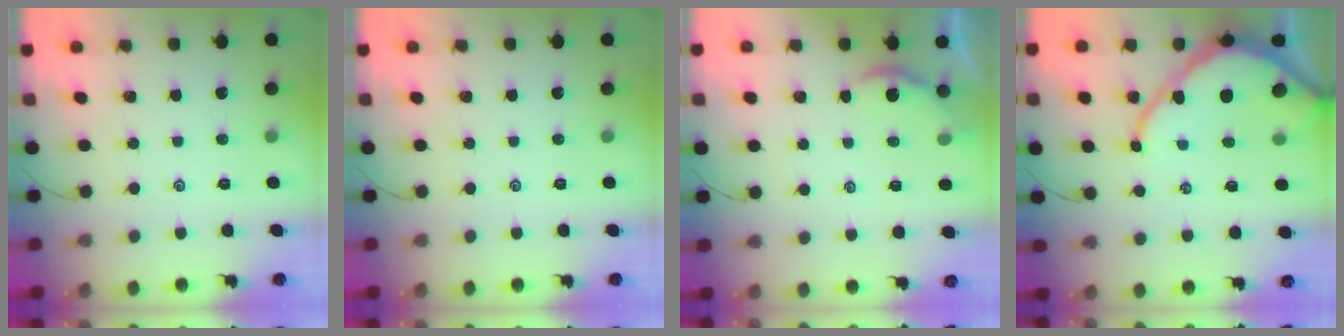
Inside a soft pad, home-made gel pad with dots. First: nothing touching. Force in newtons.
{"total": 0.0}
{"total": 2.3, "press": 2.3, "slide": 0.3}
{"total": 11.7, "press": 11.7, "slide": 1.0}